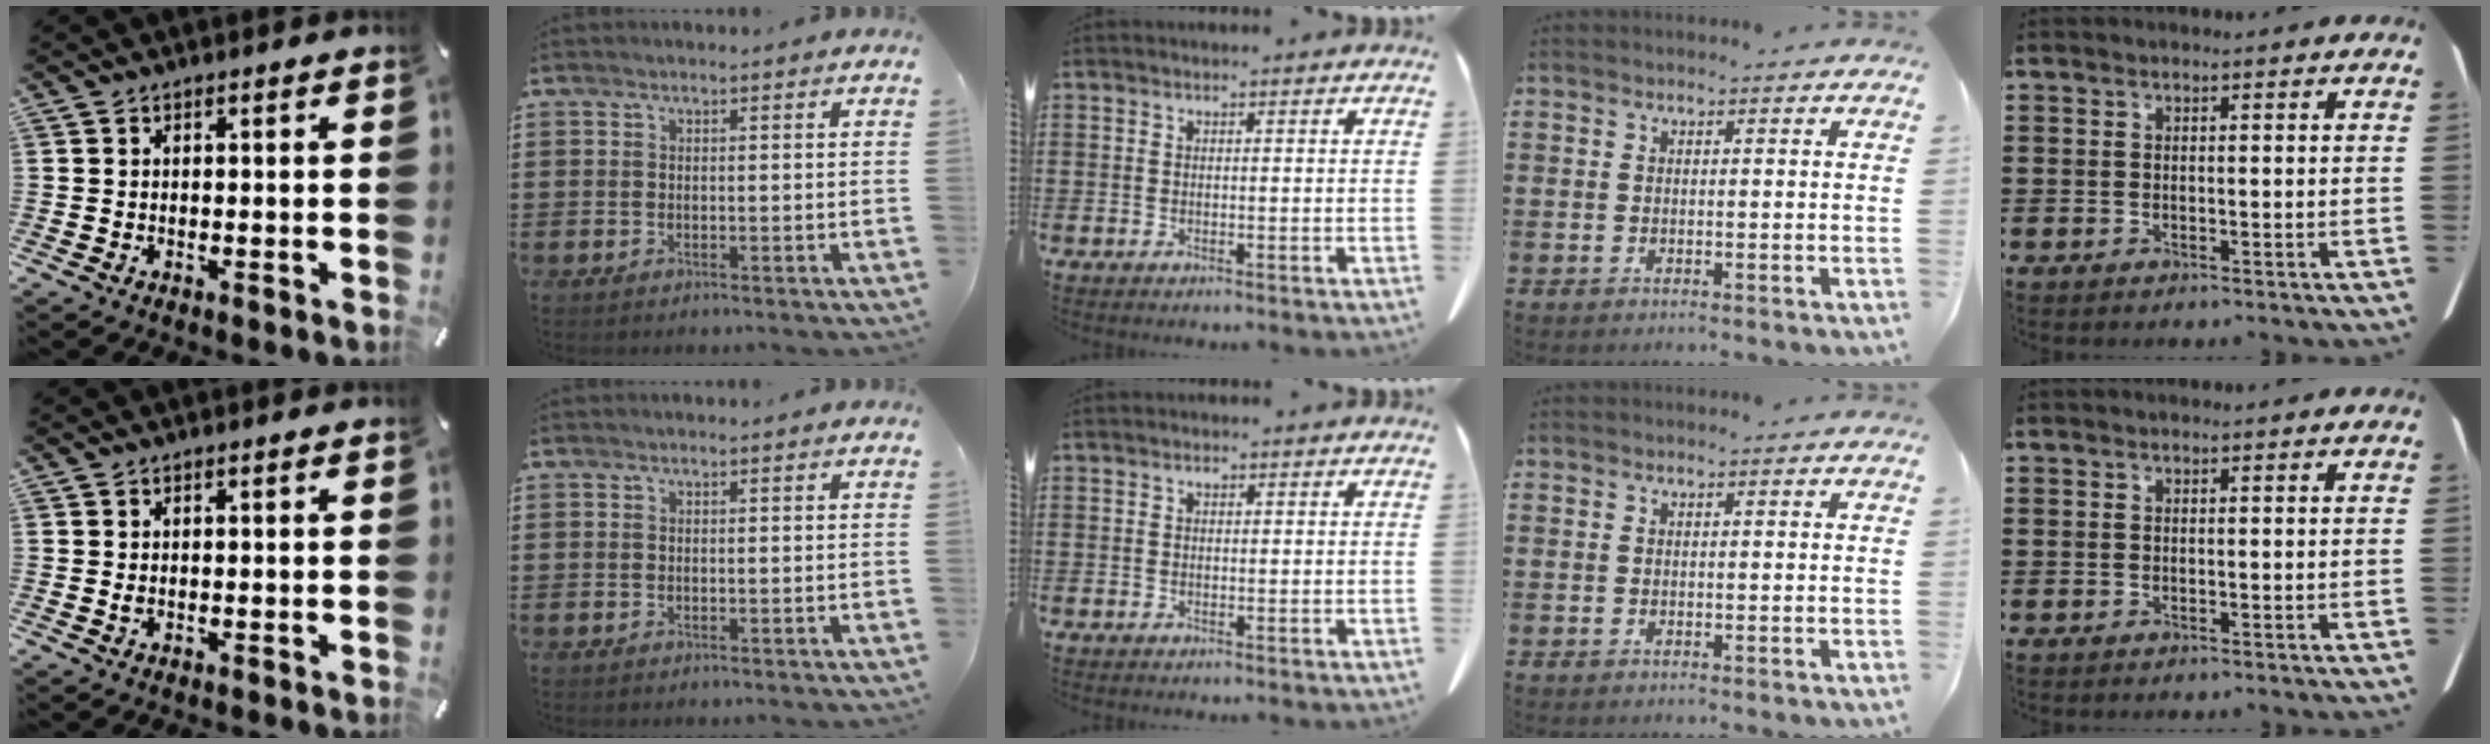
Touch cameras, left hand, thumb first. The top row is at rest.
{"thumb": {"total": 0.9, "force": [0.2, 0.2, 0.8], "torque": [-0.016, -0.001, 0.002]}}